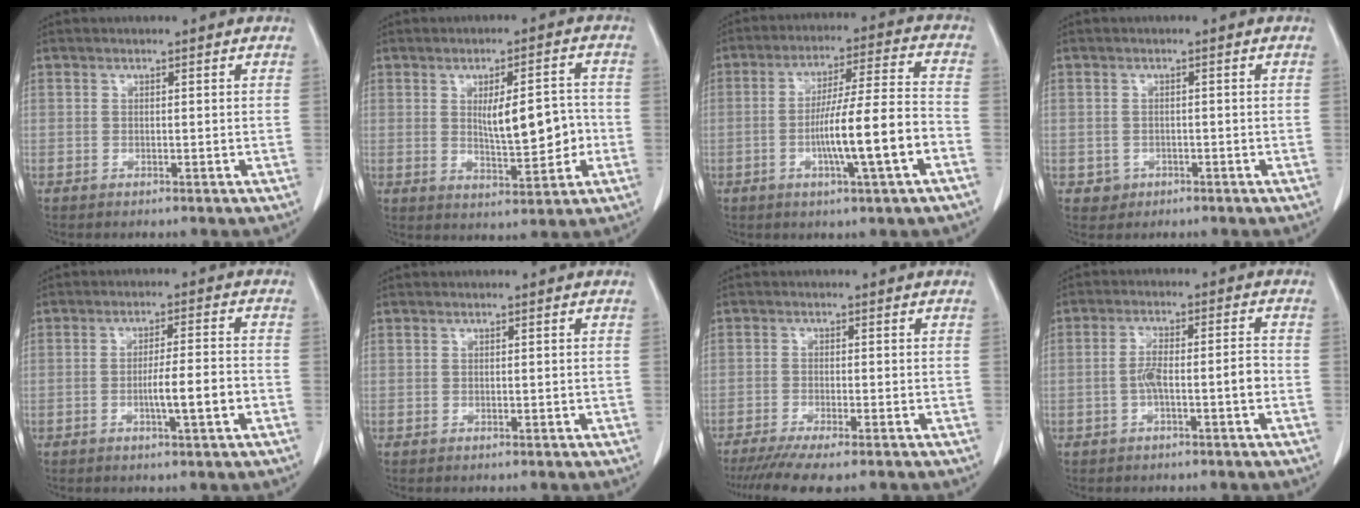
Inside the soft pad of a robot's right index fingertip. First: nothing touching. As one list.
[{"total": 8.8, "force": [-0.3, 2.7, 8.4], "torque": [-0.125, 0.006, 0.007]}, {"total": 12.7, "force": [-4.0, 0.0, 12.1], "torque": [-0.208, 0.005, -0.066]}, {"total": 2.1, "force": [-0.7, 1.9, 0.1], "torque": [0.006, 0.010, -0.006]}, {"total": 6.1, "force": [-1.9, 0.2, 5.8], "torque": [-0.094, 0.000, -0.030]}, {"total": 0.0}, {"total": 7.6, "force": [-6.0, 0.6, 4.7], "torque": [-0.070, -0.017, -0.095]}, {"total": 5.6, "force": [-1.5, 0.9, 5.3], "torque": [-0.100, 0.017, -0.025]}]